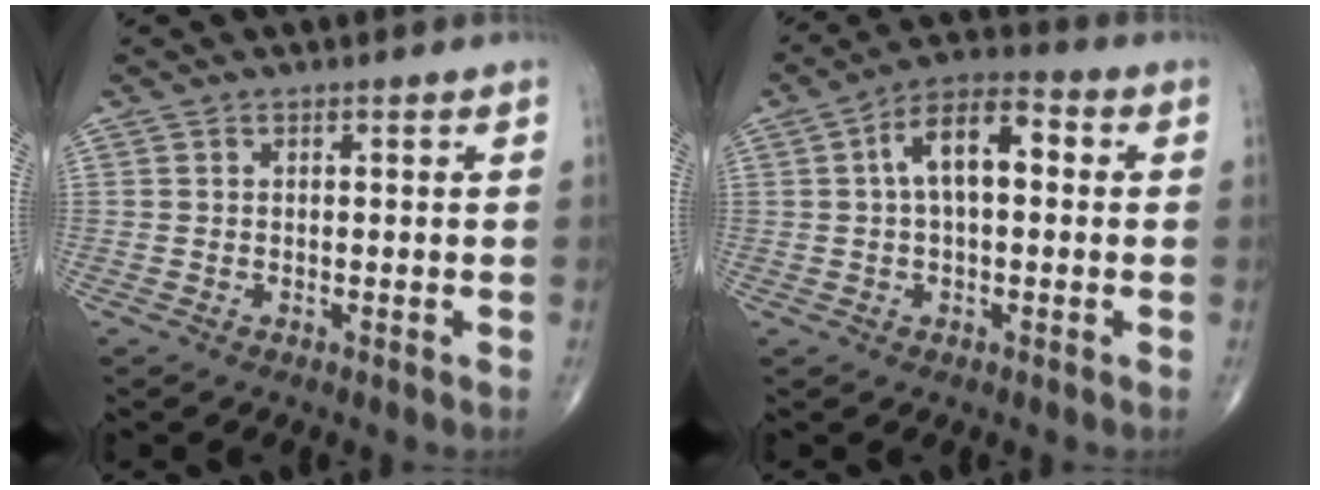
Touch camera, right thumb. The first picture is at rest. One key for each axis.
{"total": 10.6, "fx": 1.5, "fy": 5.4, "fz": 9.0, "tx": -0.147, "ty": 0.031, "tz": 0.014}